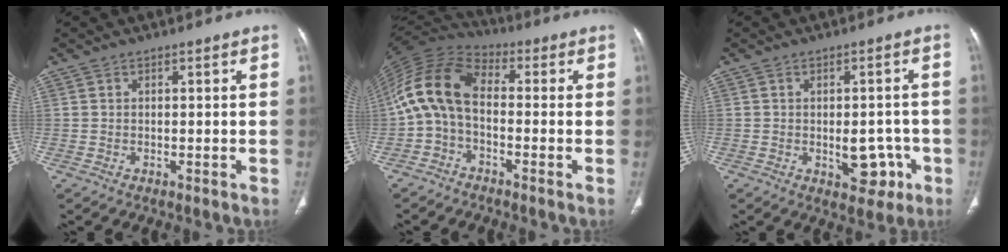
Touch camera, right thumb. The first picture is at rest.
{"total": 12.4, "force": [-1.3, 7.4, 9.8], "torque": [-0.191, 0.044, -0.042]}
{"total": 6.7, "force": [-2.0, 4.2, 4.8], "torque": [-0.031, 0.014, -0.016]}